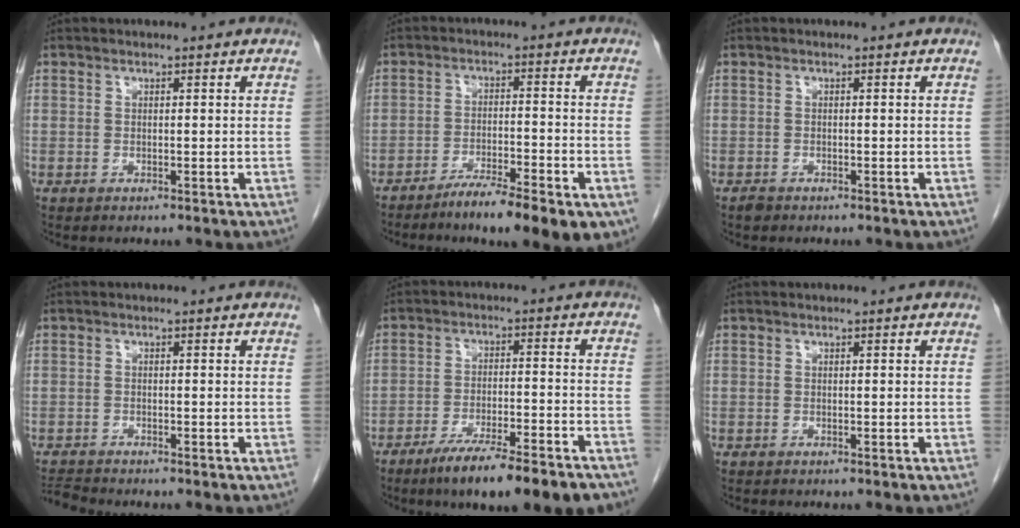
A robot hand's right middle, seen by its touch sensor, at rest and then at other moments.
{"total": 10.4, "force": [-6.6, 1.5, 7.8], "torque": [-0.108, -0.010, -0.100]}
{"total": 0.8, "force": [-0.6, 0.3, 0.2], "torque": [-0.007, 0.000, -0.012]}
{"total": 2.3, "force": [-2.2, -0.7, -0.1], "torque": [-0.008, -0.018, -0.041]}
{"total": 14.6, "force": [-11.0, 1.7, 9.4], "torque": [-0.118, -0.017, -0.167]}
{"total": 0.0}